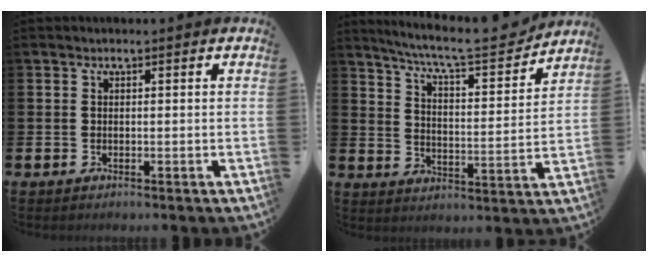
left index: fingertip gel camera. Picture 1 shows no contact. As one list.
[{"total": 8.2, "force": [7.5, 0.9, 3.3], "torque": [-0.086, -0.053, 0.126]}]